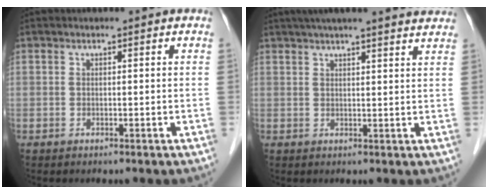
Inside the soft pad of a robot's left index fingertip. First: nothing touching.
{"total": 16.3, "force": [14.5, 1.1, 7.3], "torque": [-0.108, 0.030, 0.179]}